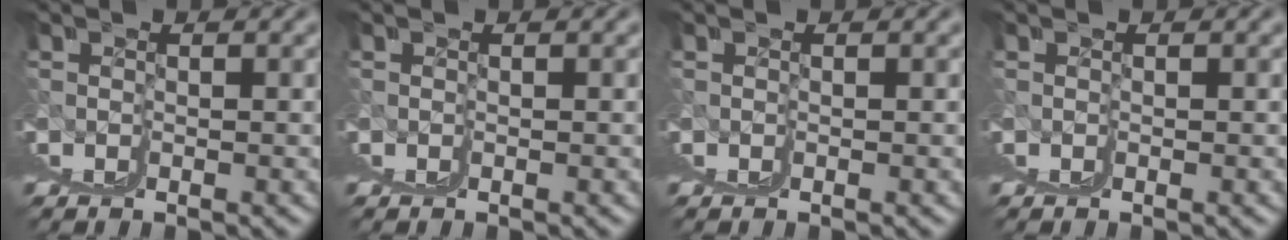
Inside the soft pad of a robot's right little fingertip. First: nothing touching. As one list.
[{"total": 0.0}, {"total": 0.0}, {"total": 0.0}]